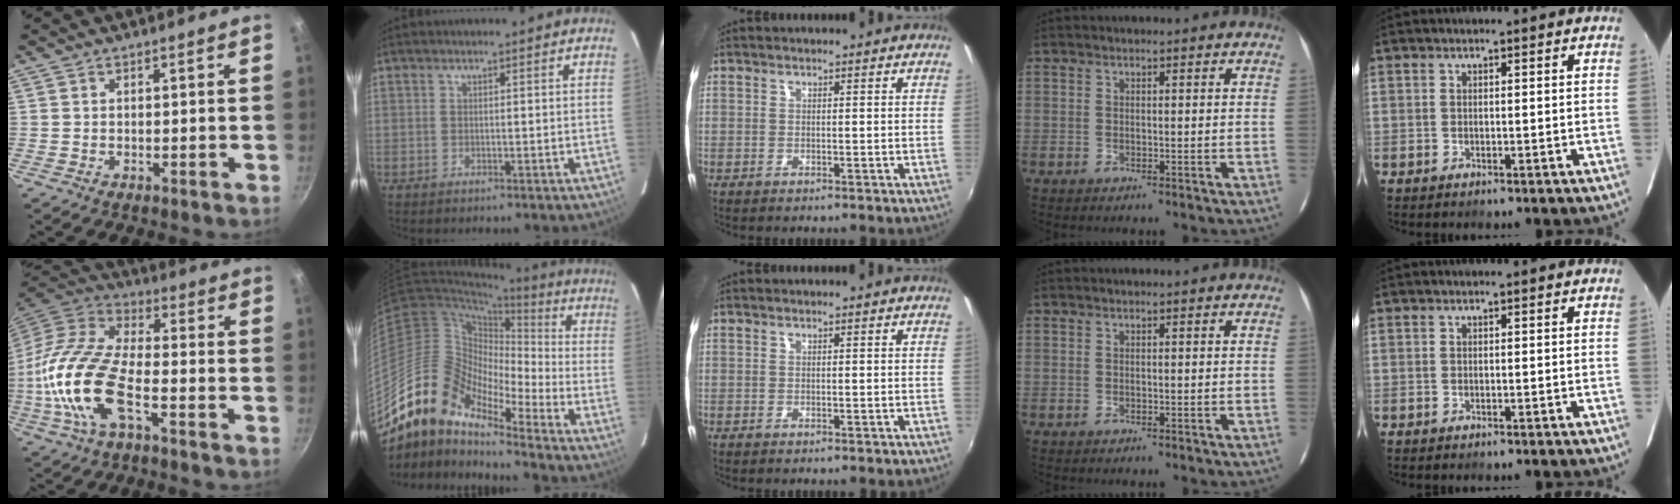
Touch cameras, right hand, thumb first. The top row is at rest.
{"thumb": {"total": 19.4, "force": [-5.8, 8.6, 16.4], "torque": [-0.328, 0.032, -0.130]}, "index": {"total": 16.6, "force": [-13.6, 5.6, 7.8], "torque": [-0.125, 0.000, -0.279]}}